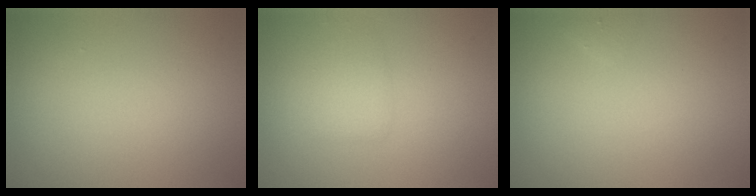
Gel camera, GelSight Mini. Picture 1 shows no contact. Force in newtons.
{"total": 1.7, "press": 1.7, "slide": 0.0}
{"total": 0.5, "press": 0.5, "slide": 0.1}